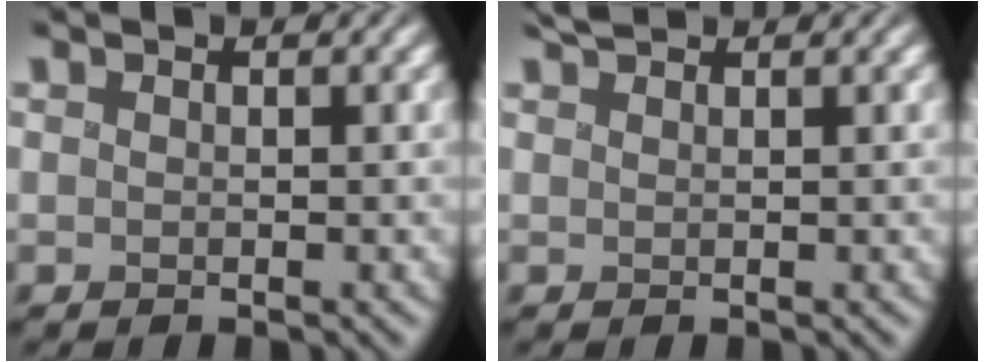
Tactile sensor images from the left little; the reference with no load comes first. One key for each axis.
{"total": 1.3, "fx": 1.2, "fy": 0.1, "fz": 0.4, "tx": -0.003, "ty": 0.008, "tz": 0.026}